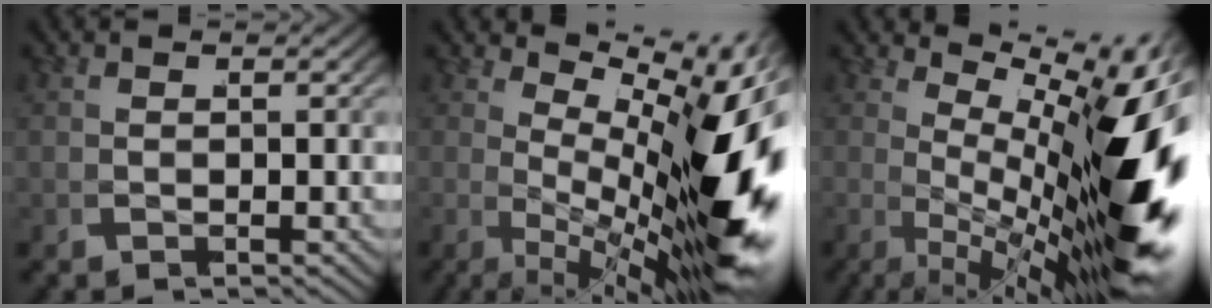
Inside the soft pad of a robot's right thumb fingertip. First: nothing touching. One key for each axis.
{"total": 14.1, "fx": -0.5, "fy": 6.9, "fz": 12.3, "tx": -0.187, "ty": -0.045, "tz": 0.015}
{"total": 15.9, "fx": -0.9, "fy": 7.8, "fz": 13.9, "tx": -0.203, "ty": -0.047, "tz": 0.011}